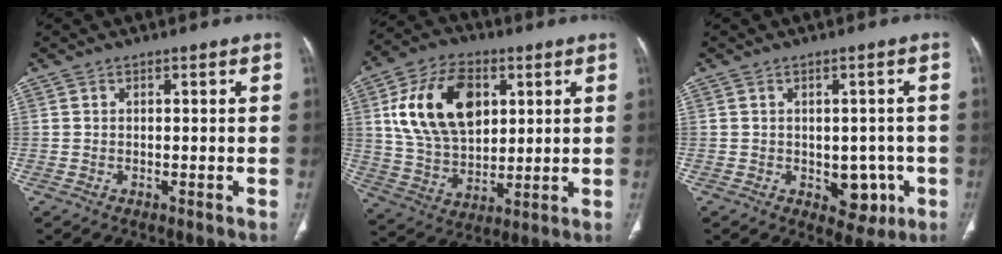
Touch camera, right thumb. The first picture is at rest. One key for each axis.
{"total": 18.7, "fx": 5.5, "fy": 12.0, "fz": 13.2, "tx": -0.208, "ty": -0.009, "tz": 0.107}
{"total": 6.3, "fx": -1.6, "fy": 4.3, "fz": 4.2, "tx": -0.017, "ty": 0.004, "tz": -0.011}